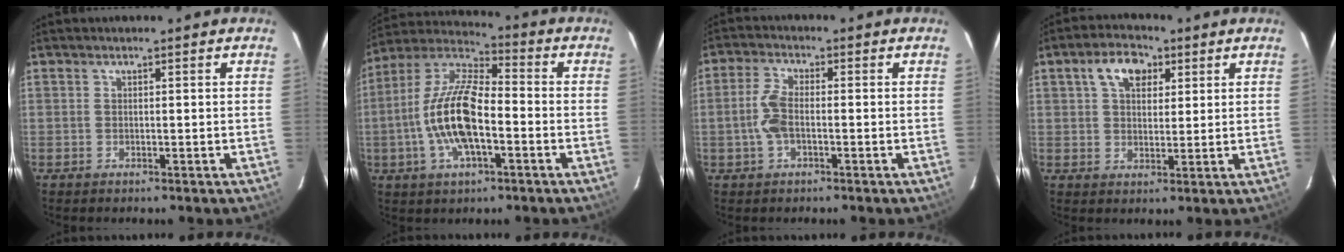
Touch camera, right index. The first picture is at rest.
{"total": 15.6, "force": [-3.6, 6.2, 13.8], "torque": [-0.279, 0.004, -0.073]}
{"total": 5.1, "force": [-1.1, 2.5, 4.3], "torque": [-0.097, 0.007, -0.020]}
{"total": 7.0, "force": [3.0, 4.5, 4.4], "torque": [-0.076, 0.025, 0.053]}